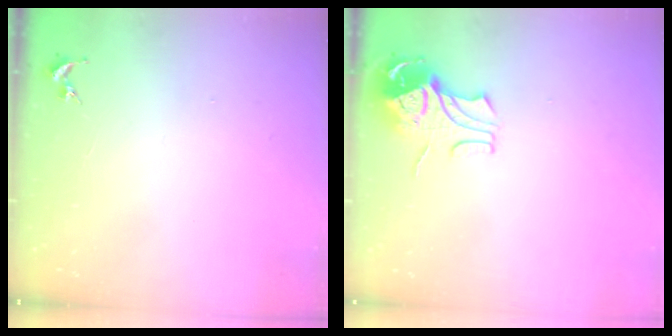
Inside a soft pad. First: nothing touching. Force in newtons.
{"total": 8.9, "press": 8.9, "slide": 0.9}